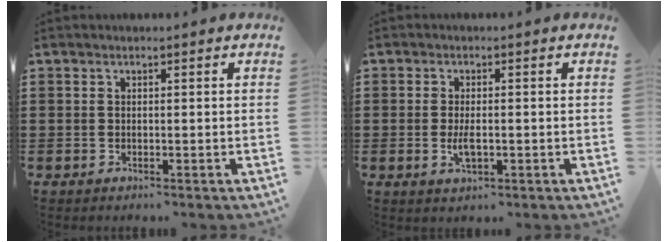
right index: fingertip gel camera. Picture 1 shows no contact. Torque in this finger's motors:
{"motor_torque": [0.87, 1.27, 0.31, 0.08]}